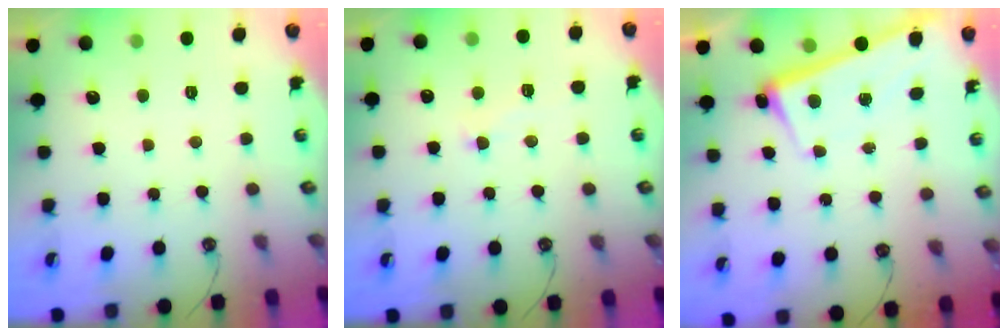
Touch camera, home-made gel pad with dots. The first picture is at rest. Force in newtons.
{"total": 0.6, "press": 0.3, "slide": 0.5}
{"total": 2.5, "press": 2.5, "slide": 0.7}